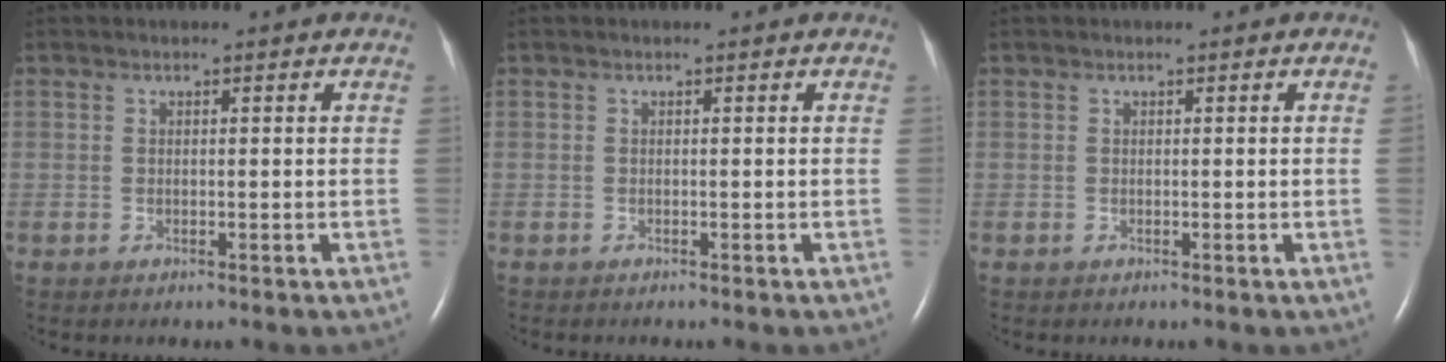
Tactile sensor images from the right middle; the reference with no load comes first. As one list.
[{"total": 0.0}, {"total": 0.6, "force": [0.0, -0.3, 0.6], "torque": [-0.008, -0.001, -0.001]}]